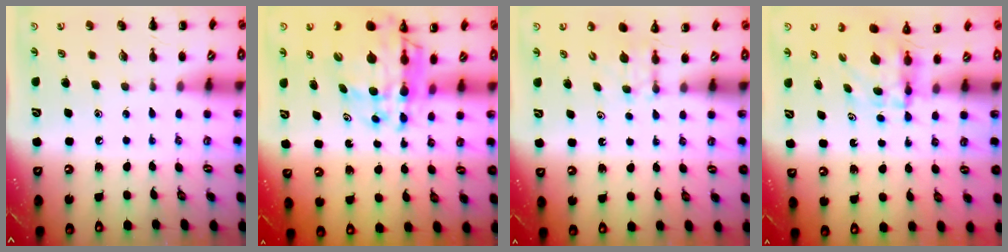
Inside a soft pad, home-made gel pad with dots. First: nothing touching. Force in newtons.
{"total": 12.7, "press": 12.2, "slide": 3.5}
{"total": 2.7, "press": 2.5, "slide": 1.1}
{"total": 3.9, "press": 3.9, "slide": 0.3}